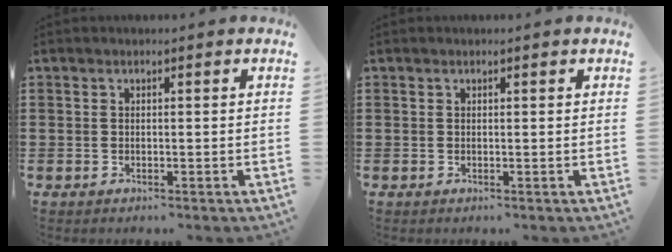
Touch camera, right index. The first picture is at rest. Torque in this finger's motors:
{"motor_torque": [-0.32, -0.05, 0.00, 0.01]}